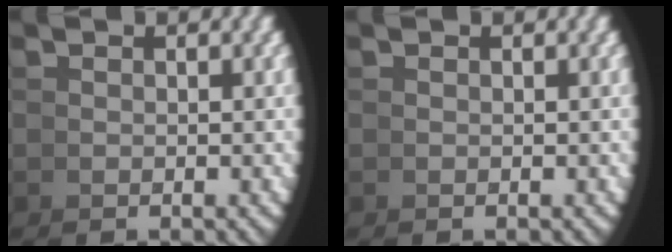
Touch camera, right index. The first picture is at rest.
{"total": 0.0}